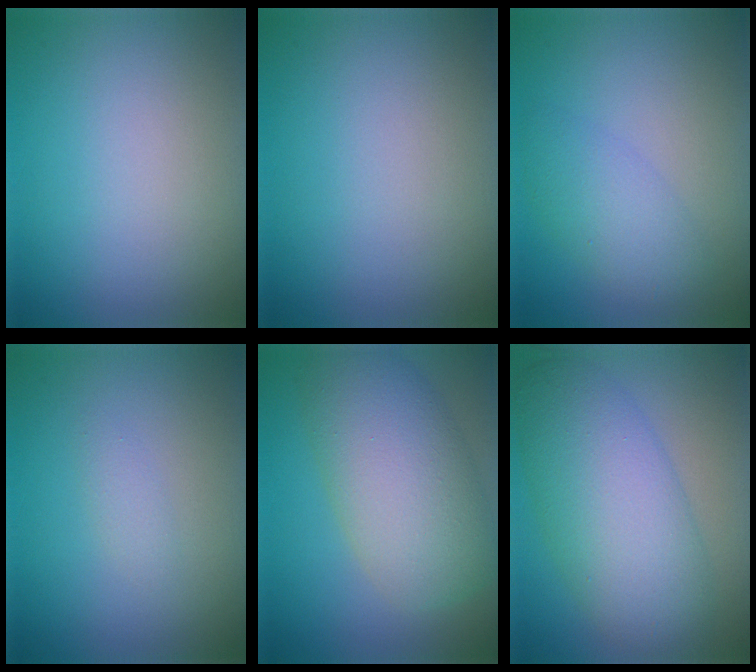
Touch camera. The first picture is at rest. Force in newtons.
{"total": 0.0}
{"total": 1.9, "press": 1.9, "slide": 0.2}
{"total": 0.9, "press": 0.9, "slide": 0.0}
{"total": 8.3, "press": 8.3, "slide": 0.5}
{"total": 8.3, "press": 8.3, "slide": 0.2}